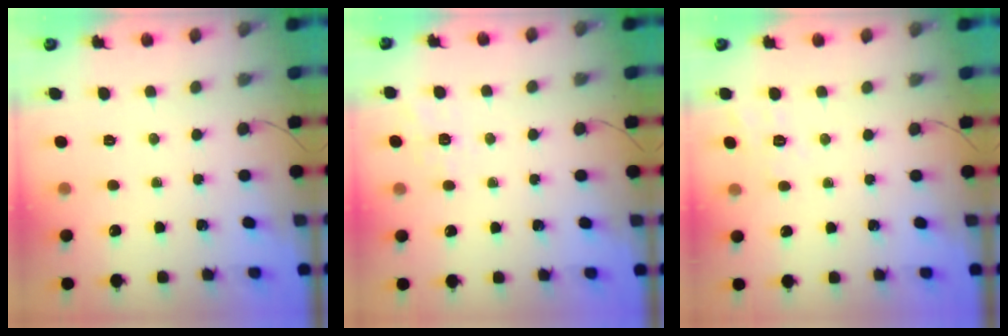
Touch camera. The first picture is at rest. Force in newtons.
{"total": 2.0, "press": 1.1, "slide": 1.6}
{"total": 2.9, "press": 1.7, "slide": 2.3}